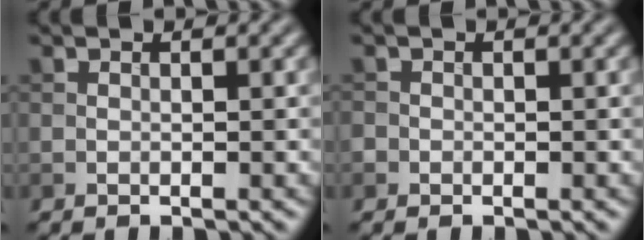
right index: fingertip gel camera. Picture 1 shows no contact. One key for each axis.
{"total": 0.9, "fx": -0.3, "fy": 0.8, "fz": 0.1, "tx": 0.003, "ty": -0.004, "tz": -0.009}